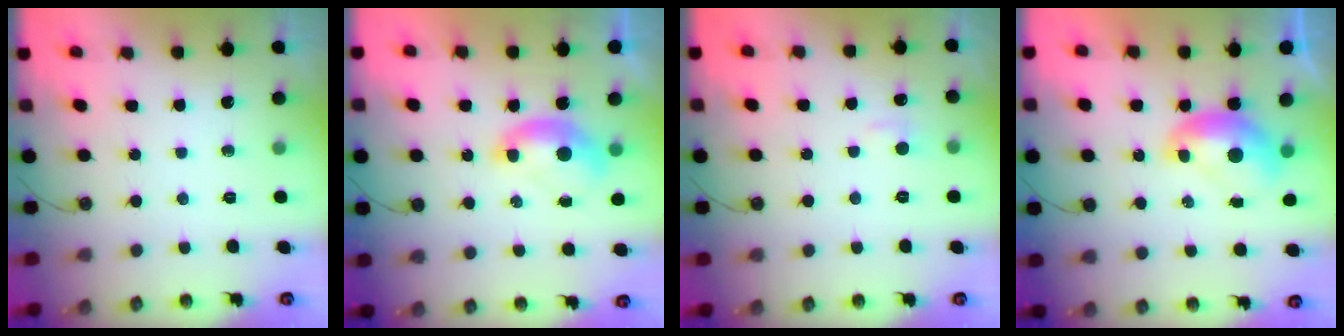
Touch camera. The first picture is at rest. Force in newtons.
{"total": 1.3, "press": 1.2, "slide": 0.5}
{"total": 1.5, "press": 1.3, "slide": 0.7}
{"total": 1.6, "press": 1.5, "slide": 0.2}